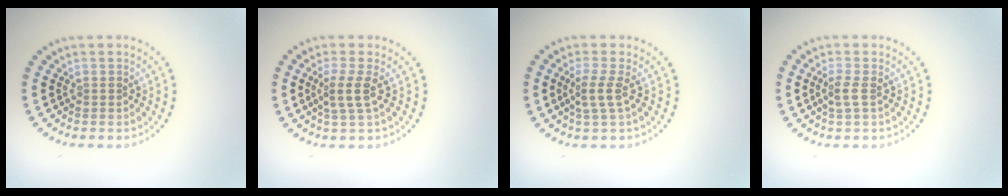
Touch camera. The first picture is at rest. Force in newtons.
{"total": 2.3, "press": 1.8, "slide": 1.5}
{"total": 2.1, "press": 1.7, "slide": 1.3}
{"total": 1.5, "press": 1.3, "slide": 0.6}